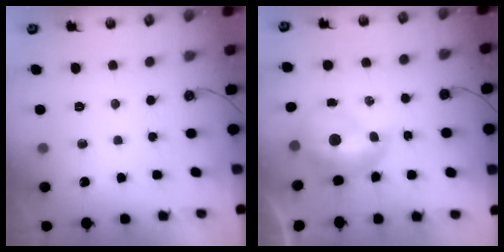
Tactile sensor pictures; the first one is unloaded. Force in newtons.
{"total": 2.2, "press": 2.1, "slide": 0.7}